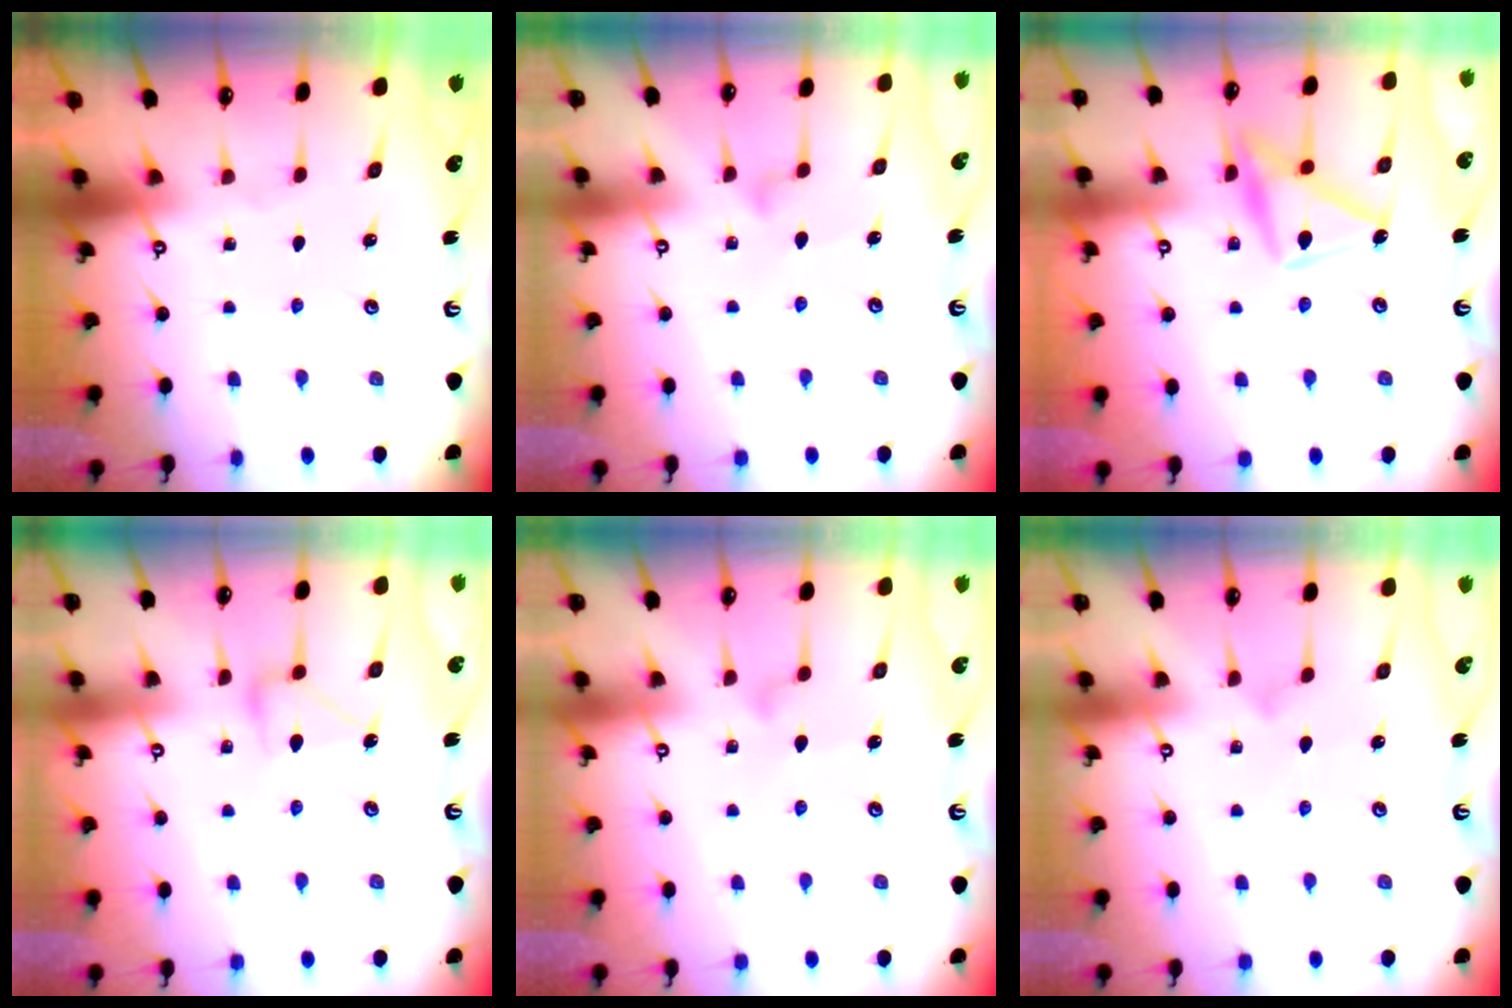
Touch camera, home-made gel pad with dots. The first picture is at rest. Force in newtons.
{"total": 8.3, "press": 8.3, "slide": 0.4}
{"total": 15.3, "press": 15.3, "slide": 0.8}
{"total": 10.5, "press": 10.5, "slide": 0.5}
{"total": 8.2, "press": 8.2, "slide": 0.3}
{"total": 6.9, "press": 6.9, "slide": 0.4}